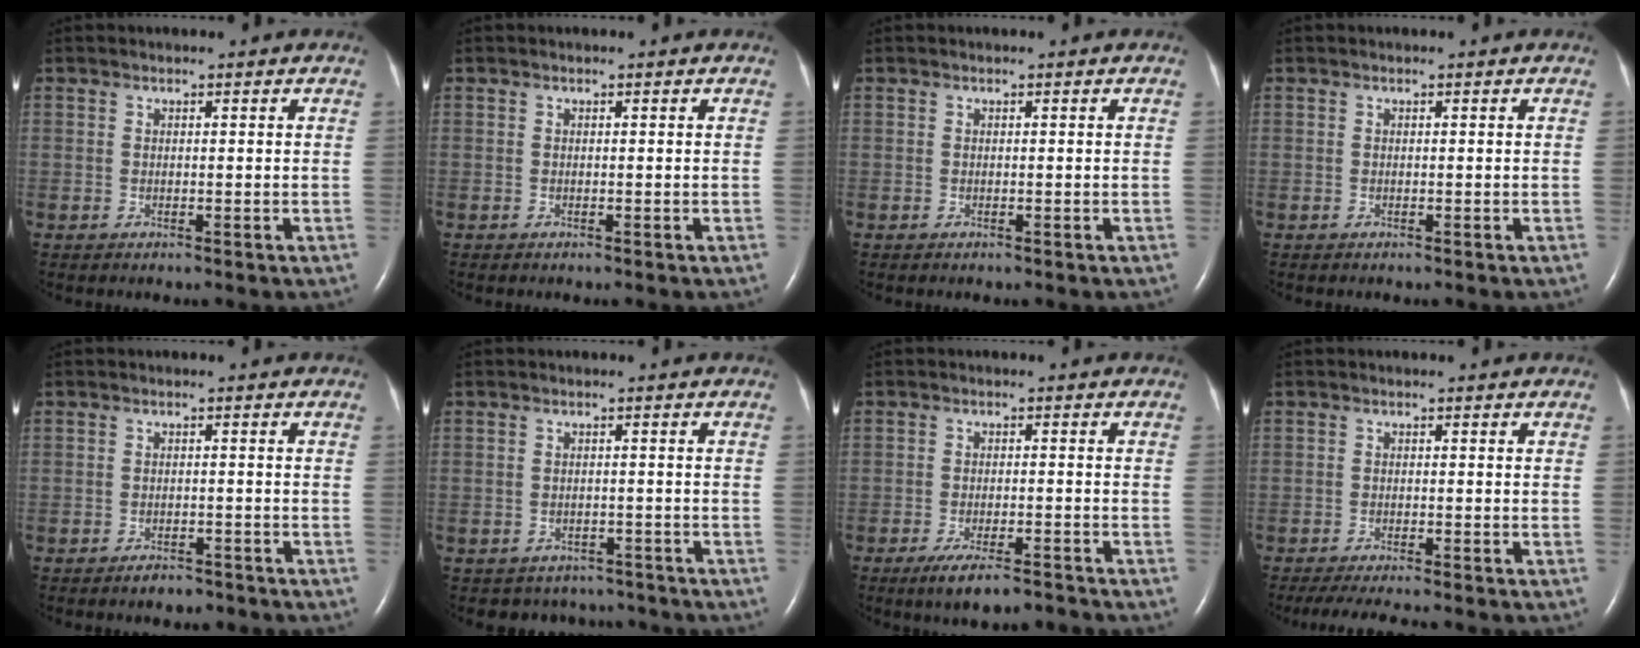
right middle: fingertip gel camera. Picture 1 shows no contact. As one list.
[{"total": 0.0}, {"total": 0.0}, {"total": 0.0}, {"total": 2.4, "force": [-2.0, 0.9, 0.9], "torque": [-0.022, 0.000, -0.026]}, {"total": 5.5, "force": [-4.8, 2.7, -0.2], "torque": [0.006, 0.015, -0.054]}, {"total": 6.3, "force": [-5.0, 1.0, 3.8], "torque": [-0.066, -0.011, -0.083]}, {"total": 7.3, "force": [-6.2, 0.5, 3.7], "torque": [-0.056, -0.016, -0.096]}]